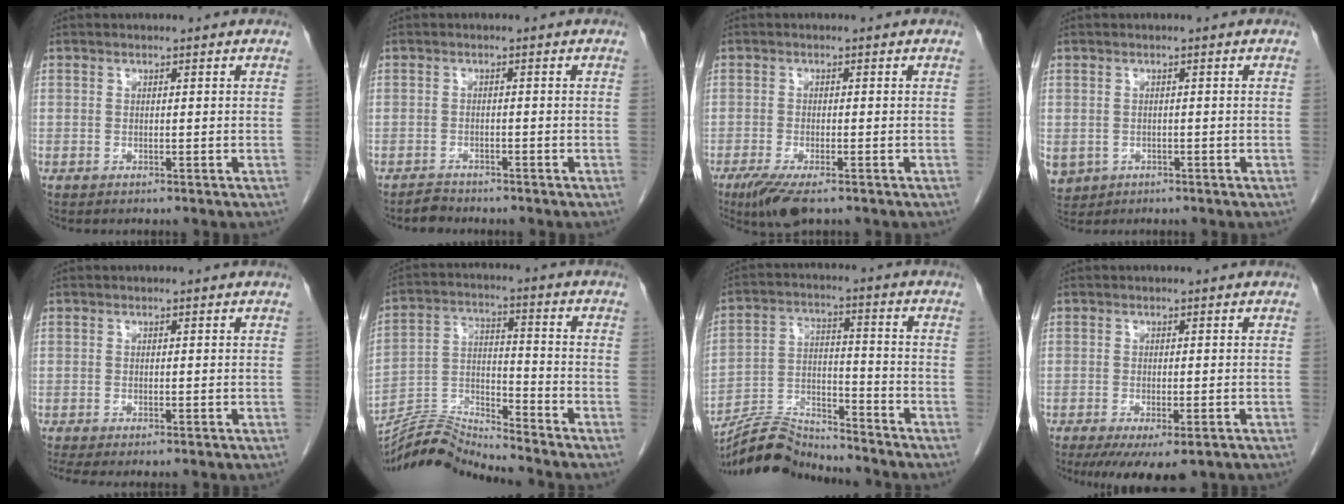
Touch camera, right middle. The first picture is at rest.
{"total": 1.7, "force": [-1.6, 0.4, -0.1], "torque": [-0.003, -0.004, -0.028]}
{"total": 6.0, "force": [-4.1, 1.3, 4.2], "torque": [-0.076, -0.016, -0.067]}
{"total": 6.1, "force": [-2.6, 5.2, 1.9], "torque": [-0.052, -0.003, -0.036]}
{"total": 2.1, "force": [-1.7, 0.2, 1.3], "torque": [-0.022, -0.009, -0.027]}
{"total": 10.1, "force": [-9.9, -1.7, 0.2], "torque": [-0.006, 0.030, -0.185]}
{"total": 9.8, "force": [-9.8, 0.2, 0.2], "torque": [-0.008, 0.022, -0.182]}
{"total": 7.9, "force": [-5.2, 2.6, 5.4], "torque": [-0.077, -0.018, -0.078]}